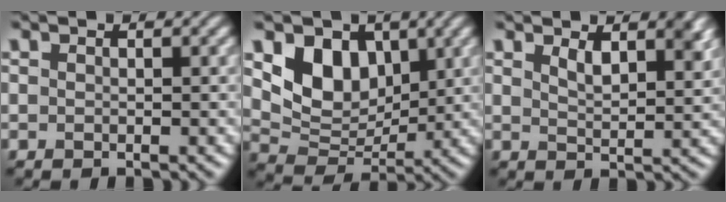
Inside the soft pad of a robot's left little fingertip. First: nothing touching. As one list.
[{"total": 5.9, "force": [2.4, 4.2, 3.3], "torque": [-0.060, -0.012, 0.039]}, {"total": 3.2, "force": [2.0, 1.2, 2.2], "torque": [-0.041, -0.005, 0.037]}]